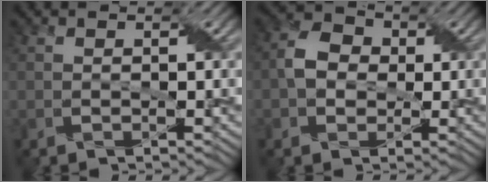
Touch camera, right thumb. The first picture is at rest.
{"total": 4.4, "force": [0.0, 3.7, 2.4], "torque": [-0.054, 0.009, -0.009]}